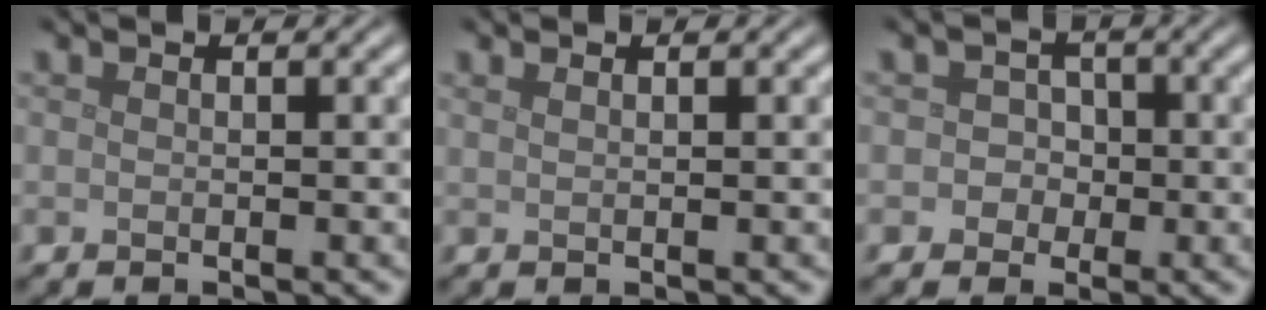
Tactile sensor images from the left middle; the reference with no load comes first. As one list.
[{"total": 0.8, "force": [0.6, 0.3, 0.5], "torque": [-0.008, 0.000, 0.008]}, {"total": 2.0, "force": [-0.3, 2.0, 0.5], "torque": [0.018, 0.005, -0.018]}]